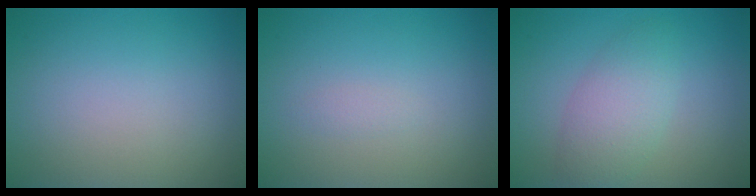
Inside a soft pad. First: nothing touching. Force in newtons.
{"total": 0.6, "press": 0.6, "slide": 0.1}
{"total": 3.8, "press": 3.8, "slide": 0.1}